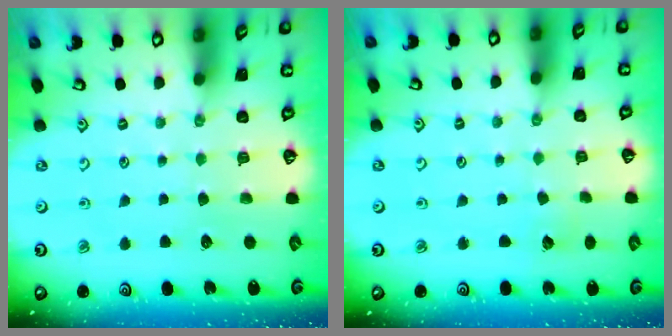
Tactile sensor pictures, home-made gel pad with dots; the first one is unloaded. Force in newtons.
{"total": 2.8, "press": 2.8, "slide": 0.2}